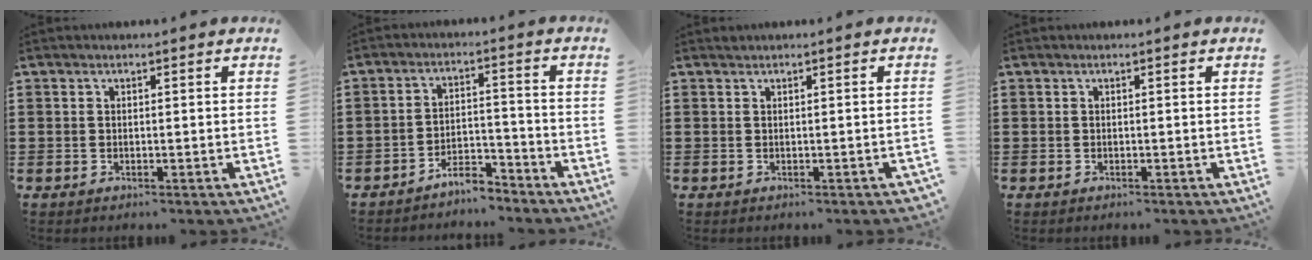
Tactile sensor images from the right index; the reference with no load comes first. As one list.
[{"total": 4.7, "force": [-4.6, 0.6, 0.9], "torque": [-0.018, 0.009, -0.093]}, {"total": 0.0}, {"total": 0.0}]